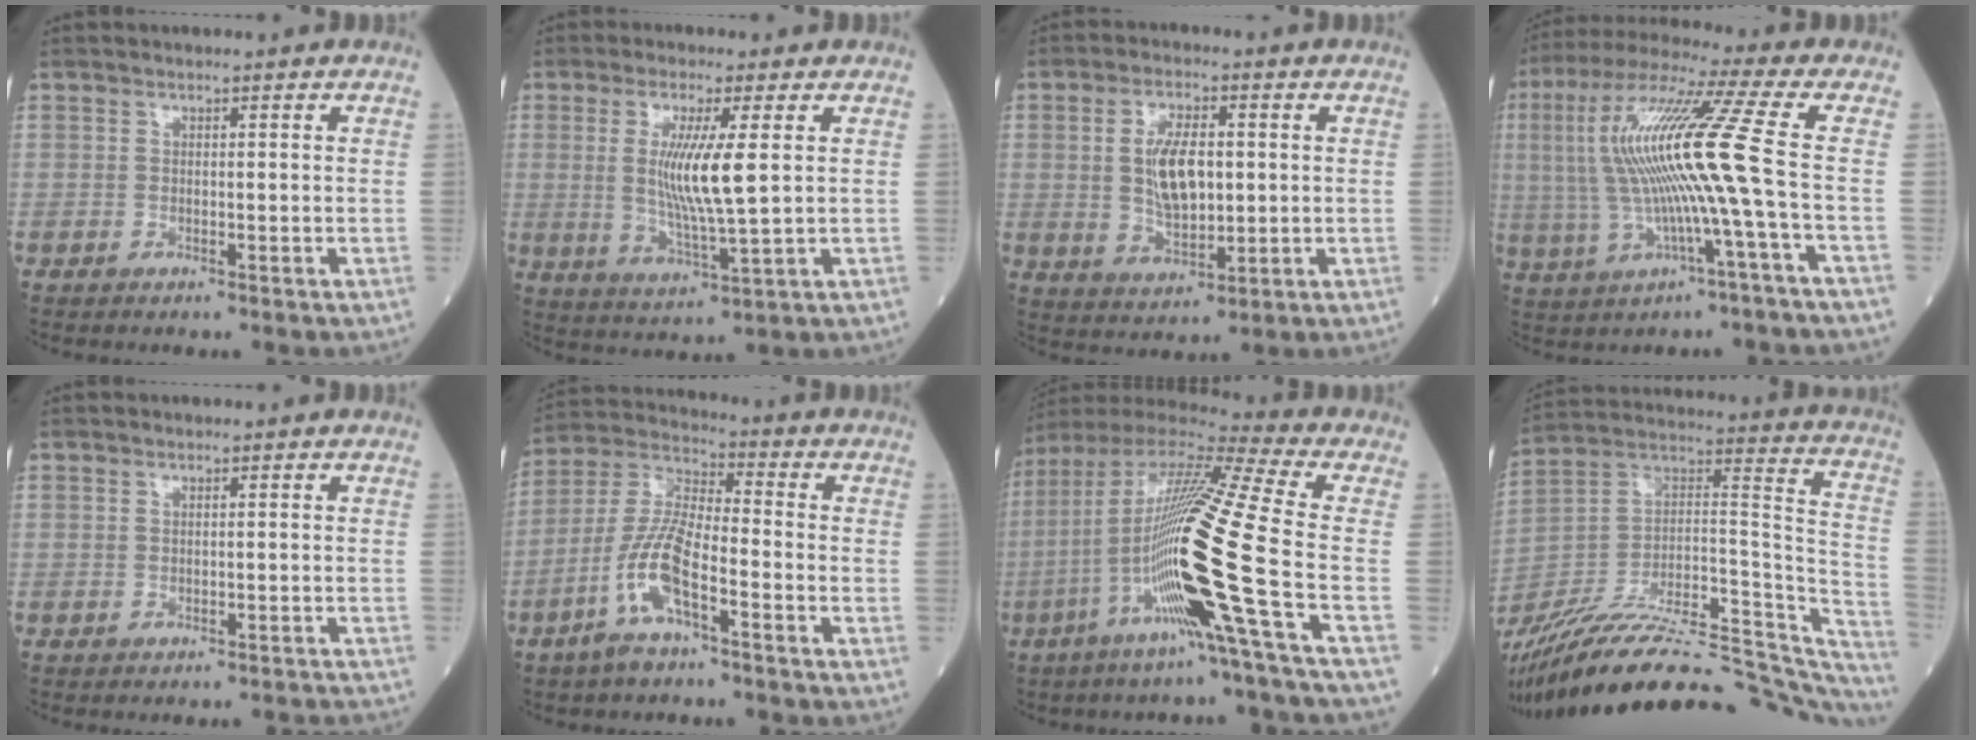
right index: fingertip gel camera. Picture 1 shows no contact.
{"total": 8.9, "force": [1.5, 0.2, 8.8], "torque": [-0.180, -0.017, 0.031]}
{"total": 8.1, "force": [0.9, 3.4, 7.3], "torque": [-0.147, 0.005, 0.022]}
{"total": 15.5, "force": [0.0, -1.1, 15.4], "torque": [-0.317, 0.018, -0.005]}
{"total": 1.8, "force": [-1.7, 0.6, 0.4], "torque": [0.003, 0.000, -0.017]}
{"total": 10.1, "force": [-4.7, 2.3, 8.7], "torque": [-0.195, 0.002, -0.093]}
{"total": 22.5, "force": [-6.2, -1.7, 21.6], "torque": [-0.428, -0.026, -0.133]}
{"total": 35.1, "force": [-29.0, 7.8, 18.1], "torque": [-0.256, -0.007, -0.421]}